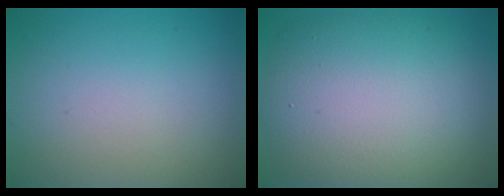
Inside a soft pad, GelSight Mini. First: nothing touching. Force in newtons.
{"total": 11.4, "press": 11.4, "slide": 0.8}